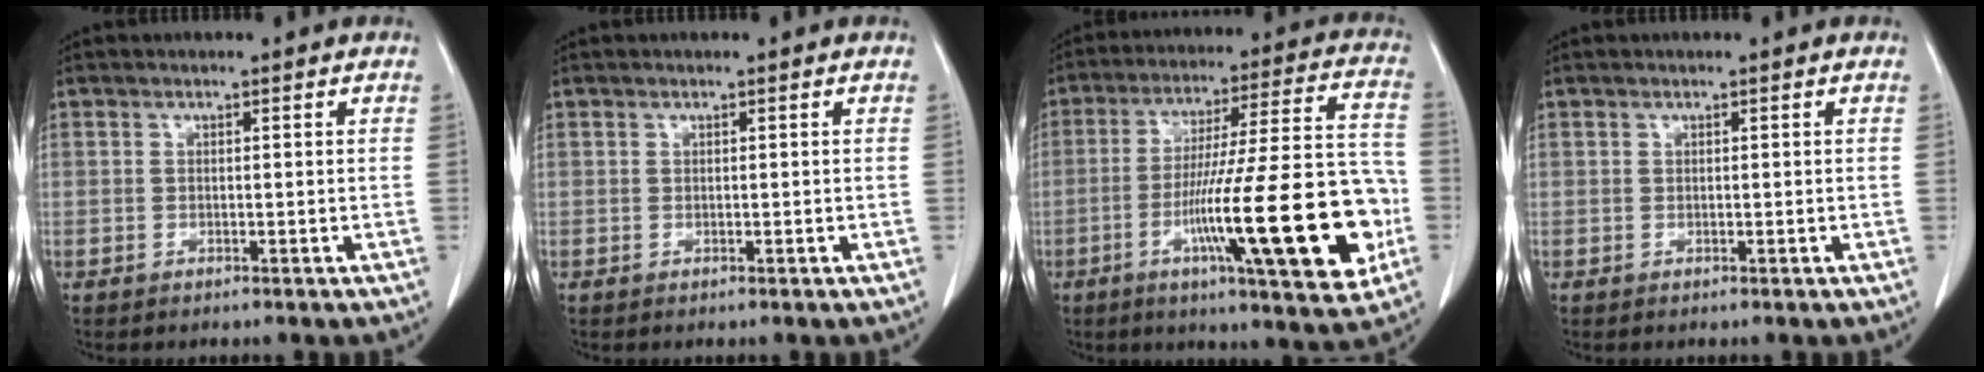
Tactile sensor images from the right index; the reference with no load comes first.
{"total": 0.0}
{"total": 24.0, "force": [-7.3, 2.3, 22.7], "torque": [-0.323, -0.001, -0.108]}
{"total": 0.0}